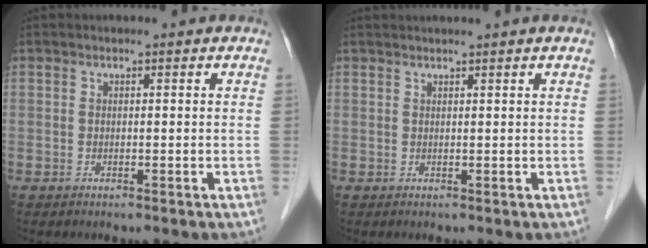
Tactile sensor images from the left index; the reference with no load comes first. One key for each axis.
{"total": 1.8, "fx": 1.4, "fy": -0.8, "fz": 0.8, "tx": -0.011, "ty": 0.007, "tz": 0.031}